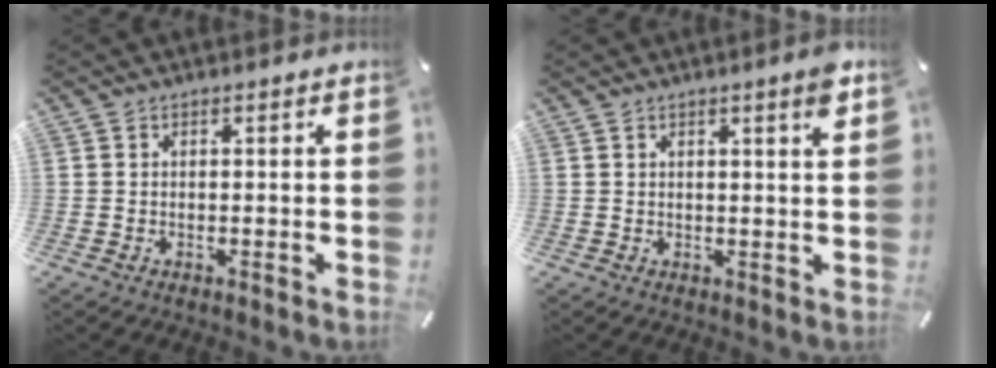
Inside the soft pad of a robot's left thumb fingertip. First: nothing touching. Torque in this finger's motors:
{"motor_torque": [0.11, -0.20, 0.21, 0.27, -0.06]}